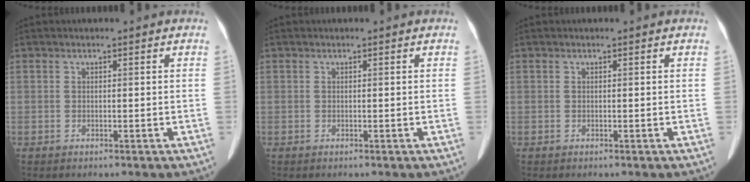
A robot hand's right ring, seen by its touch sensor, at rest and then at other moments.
{"total": 0.0}
{"total": 0.0}